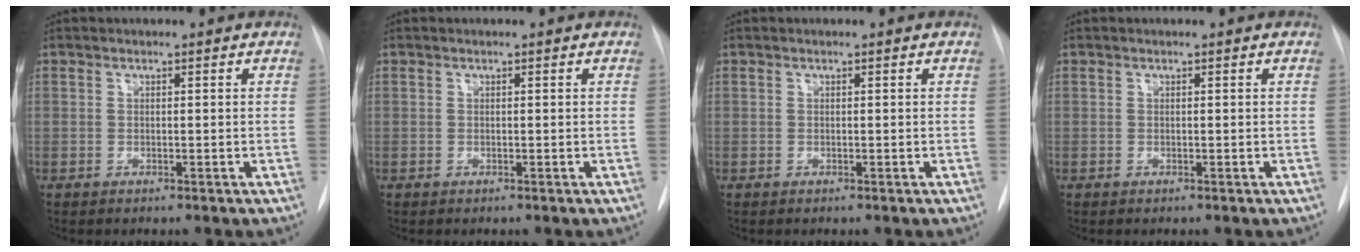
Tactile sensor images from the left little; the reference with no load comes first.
{"total": 0.0}
{"total": 0.0}
{"total": 0.0}